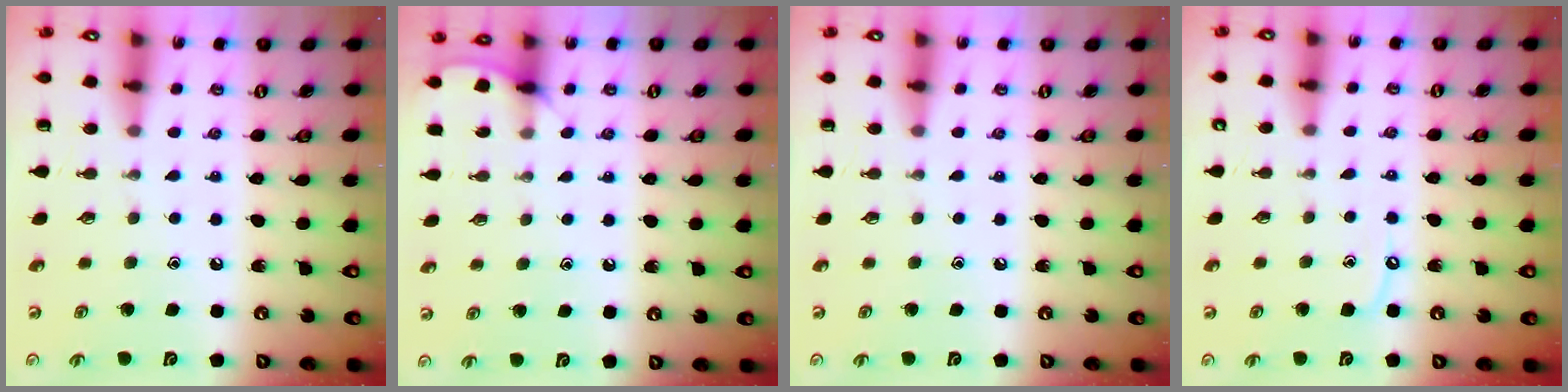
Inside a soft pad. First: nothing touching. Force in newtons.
{"total": 5.6, "press": 5.5, "slide": 0.6}
{"total": 0.0}
{"total": 5.1, "press": 5.0, "slide": 0.7}